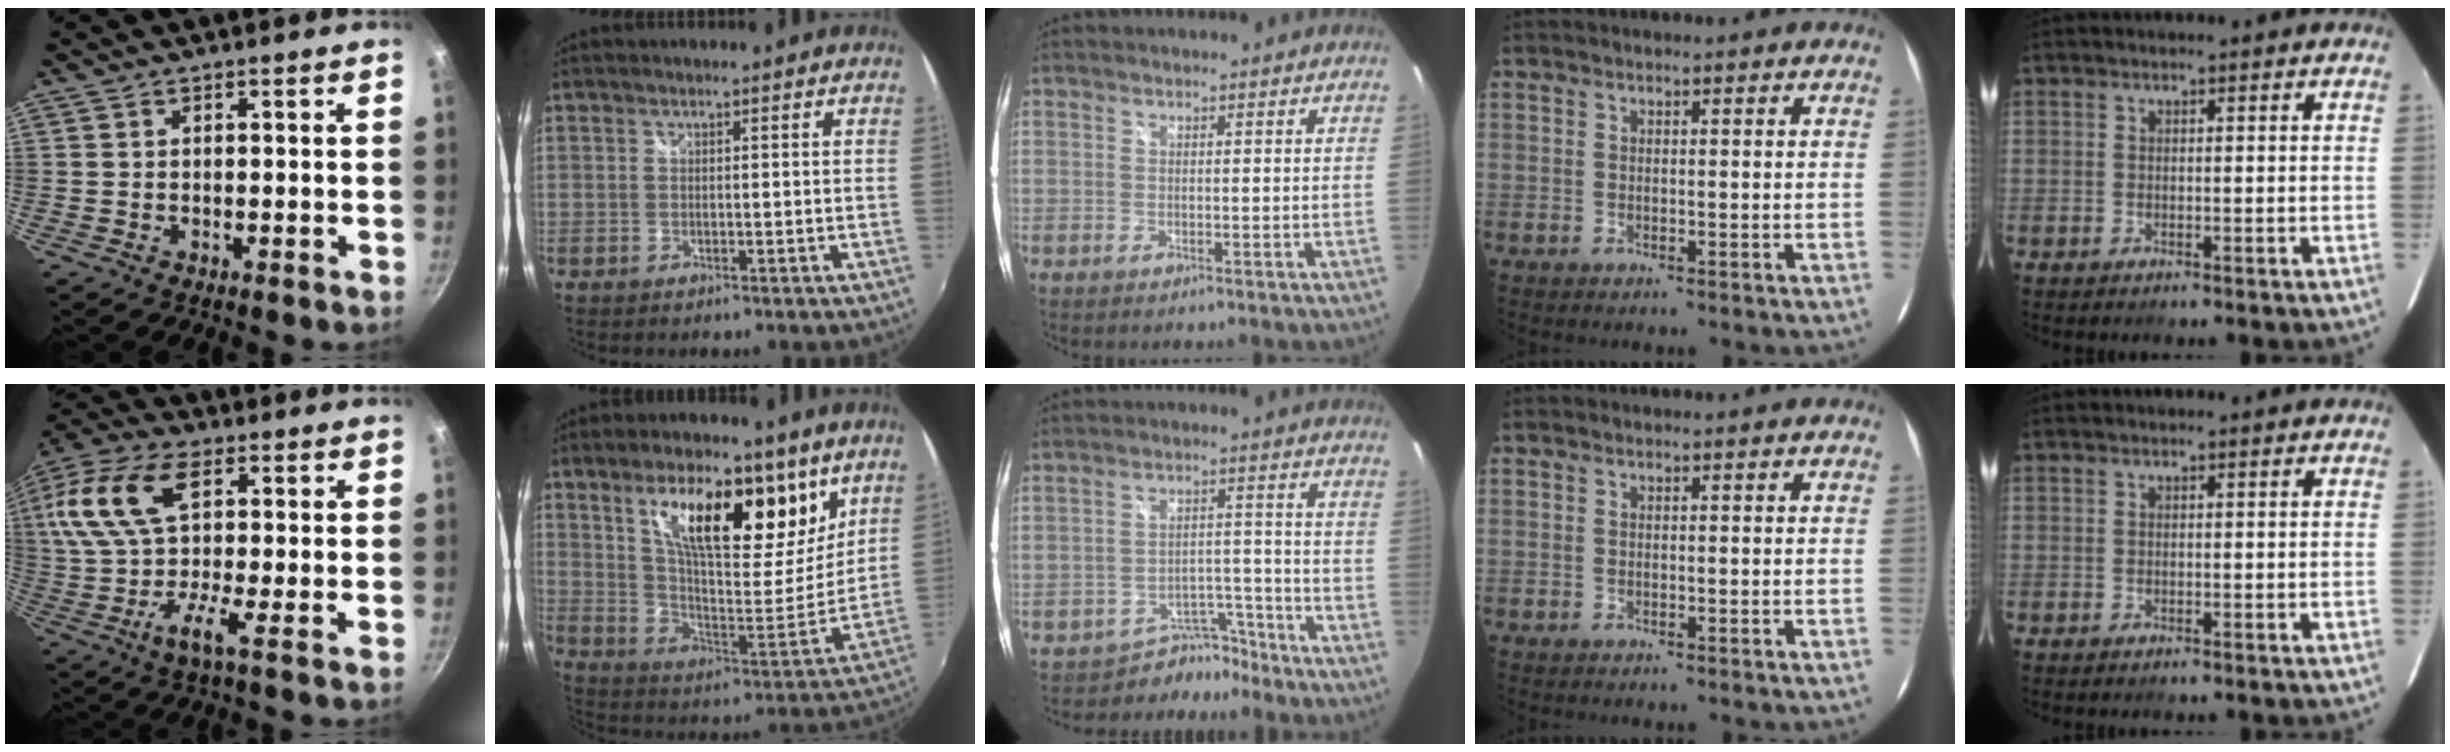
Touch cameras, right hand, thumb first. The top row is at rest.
{"thumb": {"total": 17.4, "force": [2.8, 7.7, 15.3], "torque": [-0.308, 0.020, 0.025]}, "index": {"total": 21.7, "force": [12.1, 8.4, 15.9], "torque": [-0.248, 0.005, 0.209]}, "middle": {"total": 6.9, "force": [-6.0, 3.3, -0.1], "torque": [0.002, 0.026, -0.089]}}